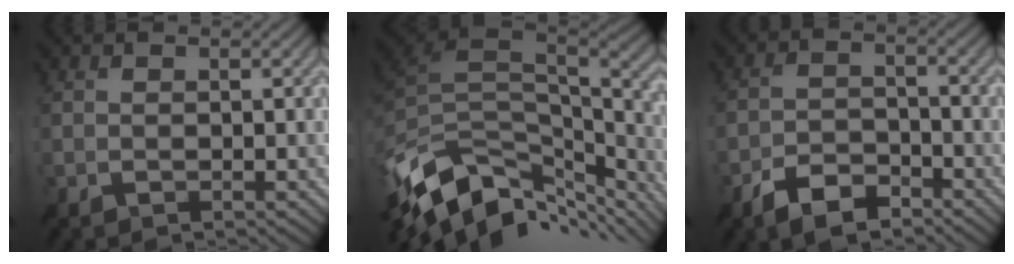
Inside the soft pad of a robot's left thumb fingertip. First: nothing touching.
{"total": 13.8, "force": [-6.3, 7.7, 9.6], "torque": [-0.228, -0.027, -0.103]}
{"total": 5.7, "force": [-4.1, 2.6, 3.1], "torque": [-0.057, 0.002, -0.084]}